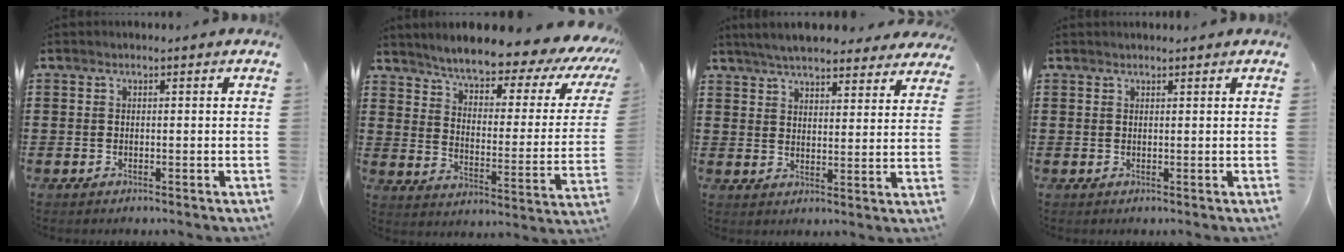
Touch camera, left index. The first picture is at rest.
{"total": 6.2, "force": [5.5, 0.4, 2.8], "torque": [-0.074, -0.046, 0.086]}
{"total": 5.8, "force": [5.5, 0.6, 1.7], "torque": [-0.054, -0.017, 0.101]}
{"total": 0.5, "force": [0.5, 0.0, 0.1], "torque": [-0.003, 0.000, 0.012]}